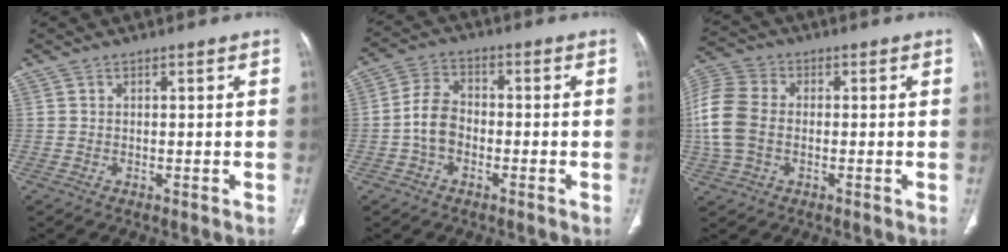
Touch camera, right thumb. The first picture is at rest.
{"total": 6.5, "force": [-1.7, 4.7, 4.2], "torque": [-0.065, 0.024, -0.042]}
{"total": 11.8, "force": [-0.7, 8.4, 8.2], "torque": [-0.193, 0.020, -0.019]}